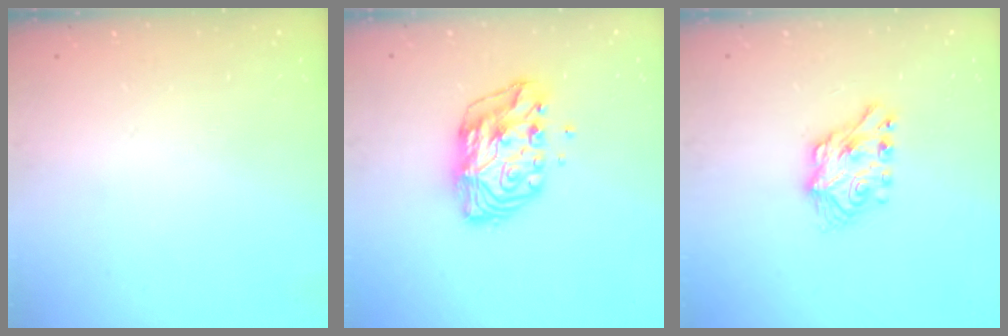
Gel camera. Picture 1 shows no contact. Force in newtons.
{"total": 10.5, "press": 10.5, "slide": 1.1}
{"total": 8.2, "press": 8.2, "slide": 0.7}